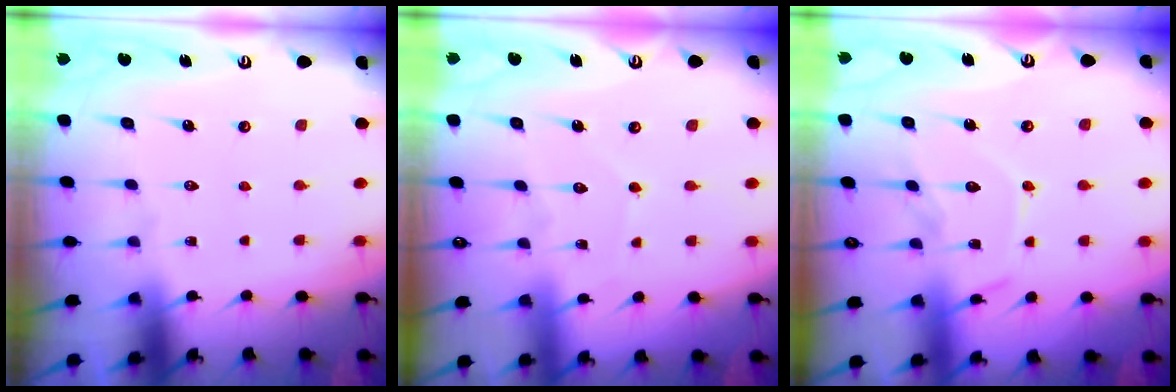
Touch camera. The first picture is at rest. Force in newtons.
{"total": 3.7, "press": 3.7, "slide": 0.5}
{"total": 11.5, "press": 11.5, "slide": 0.9}